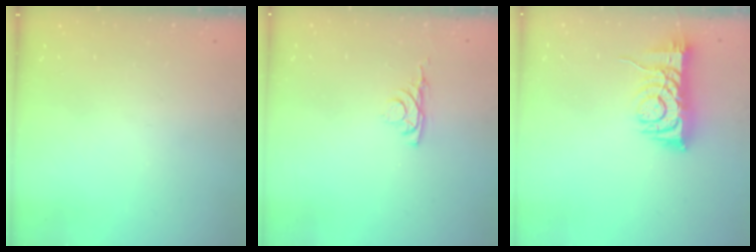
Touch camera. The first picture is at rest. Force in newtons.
{"total": 3.4, "press": 3.3, "slide": 0.6}
{"total": 7.6, "press": 7.5, "slide": 1.2}